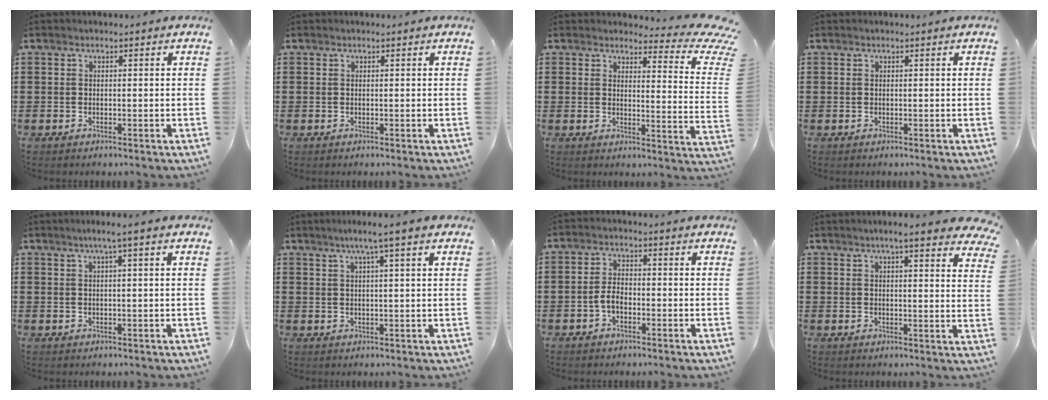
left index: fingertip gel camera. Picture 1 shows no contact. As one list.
[{"total": 0.0}, {"total": 4.8, "force": [3.8, 1.3, 2.7], "torque": [-0.046, -0.024, 0.059]}, {"total": 0.0}, {"total": 2.2, "force": [0.8, -0.3, 2.0], "torque": [-0.038, -0.002, 0.012]}, {"total": 3.7, "force": [2.2, -0.6, 2.9], "torque": [-0.059, 0.002, 0.036]}, {"total": 3.1, "force": [-1.3, 1.5, 2.4], "torque": [-0.059, 0.003, -0.029]}, {"total": 5.1, "force": [4.2, 0.1, 2.9], "torque": [-0.061, -0.008, 0.072]}]